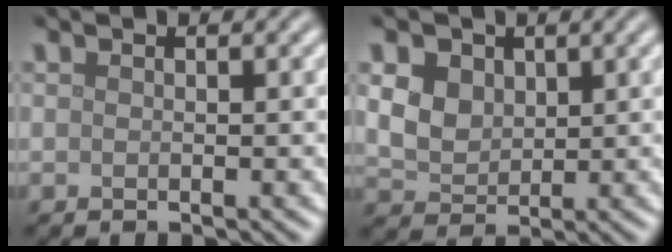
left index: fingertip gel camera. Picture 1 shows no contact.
{"total": 6.3, "force": [2.5, 4.7, 3.3], "torque": [-0.090, 0.024, 0.038]}